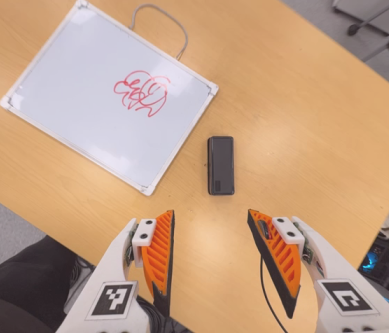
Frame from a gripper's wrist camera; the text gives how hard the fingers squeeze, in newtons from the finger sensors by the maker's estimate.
{"total": 0.0}